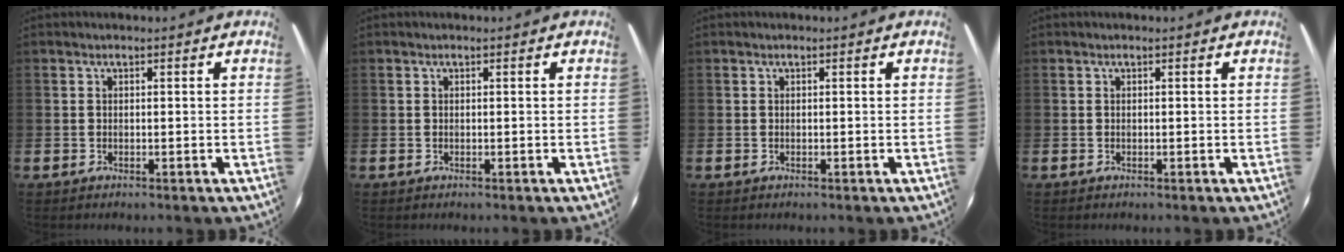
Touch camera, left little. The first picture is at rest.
{"total": 0.0}
{"total": 0.0}
{"total": 0.0}